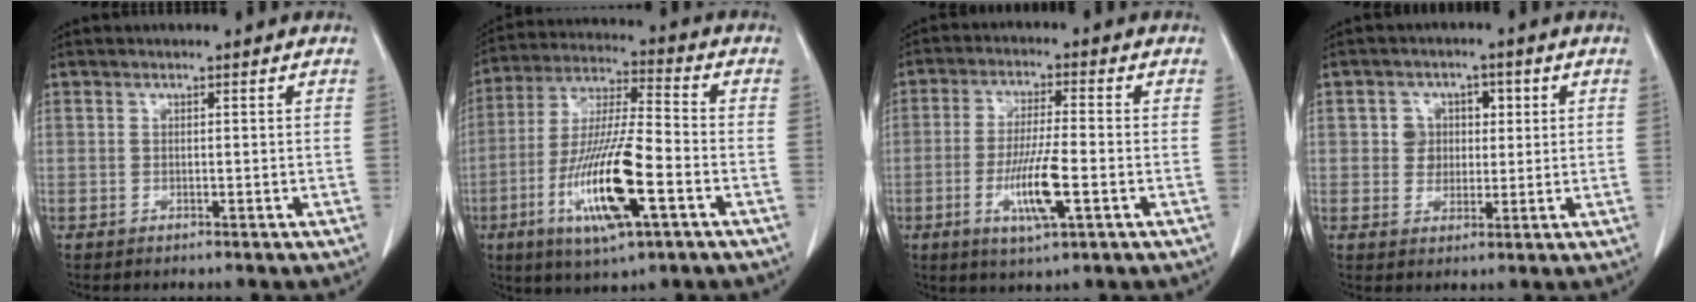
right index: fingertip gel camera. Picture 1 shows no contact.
{"total": 16.0, "force": [-5.6, 2.4, 14.8], "torque": [-0.296, -0.016, -0.099]}
{"total": 8.7, "force": [-2.7, 0.9, 8.3], "torque": [-0.158, -0.012, -0.048]}
{"total": 4.7, "force": [0.9, 4.3, 1.5], "torque": [-0.015, 0.017, 0.015]}